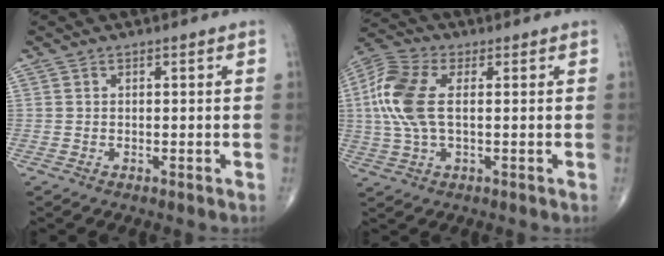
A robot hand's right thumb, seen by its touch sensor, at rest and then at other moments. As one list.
[{"total": 11.7, "force": [1.3, 6.1, 9.8], "torque": [-0.235, 0.018, 0.022]}]